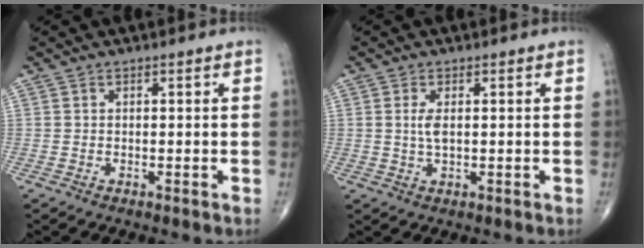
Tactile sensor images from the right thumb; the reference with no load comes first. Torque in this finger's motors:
{"motor_torque": [-0.30, 0.08, -0.14, -0.13, 0.02]}